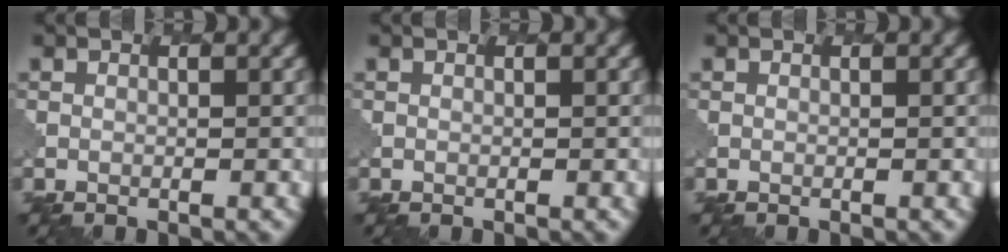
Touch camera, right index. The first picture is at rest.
{"total": 0.0}
{"total": 0.0}